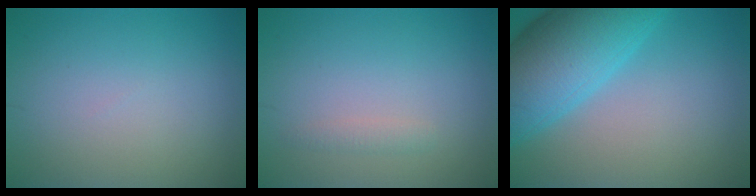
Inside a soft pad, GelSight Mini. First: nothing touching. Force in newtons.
{"total": 0.9, "press": 0.9, "slide": 0.0}
{"total": 10.4, "press": 10.4, "slide": 0.3}